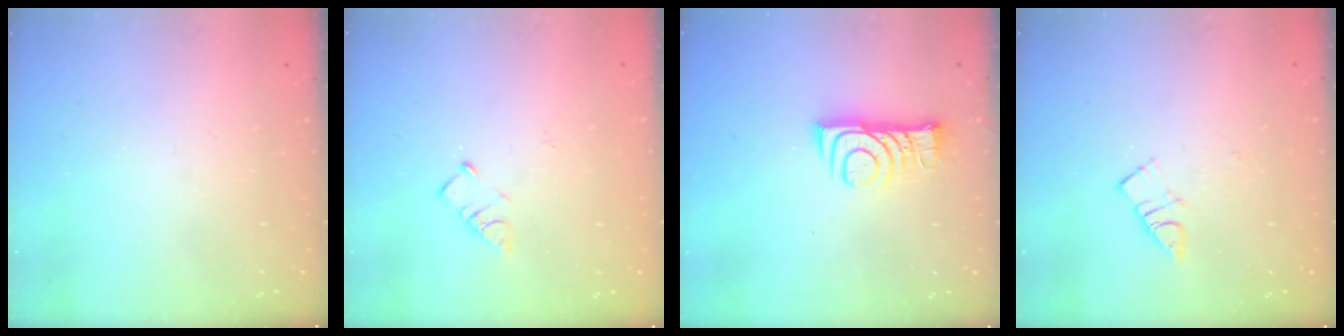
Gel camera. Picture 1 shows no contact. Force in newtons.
{"total": 3.4, "press": 3.3, "slide": 0.5}
{"total": 8.8, "press": 8.8, "slide": 0.8}
{"total": 3.9, "press": 3.9, "slide": 0.5}